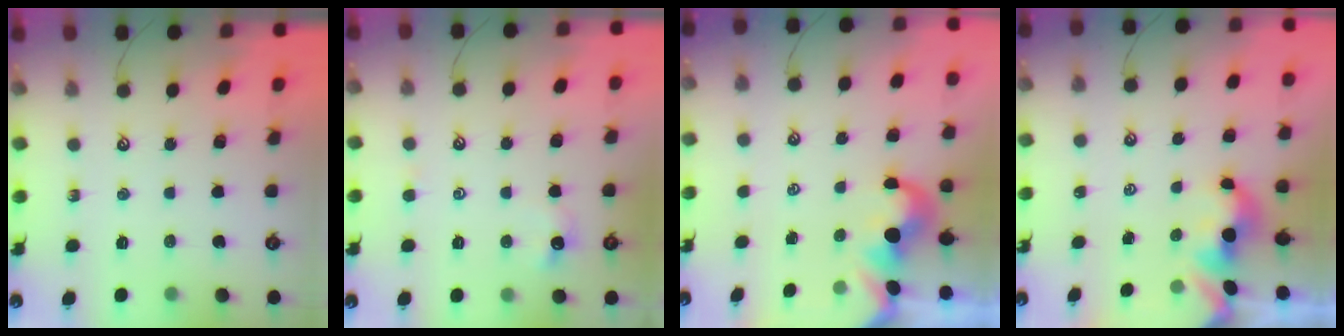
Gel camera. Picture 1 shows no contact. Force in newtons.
{"total": 0.8, "press": 0.6, "slide": 0.5}
{"total": 1.4, "press": 1.1, "slide": 0.9}
{"total": 1.7, "press": 1.7, "slide": 0.2}